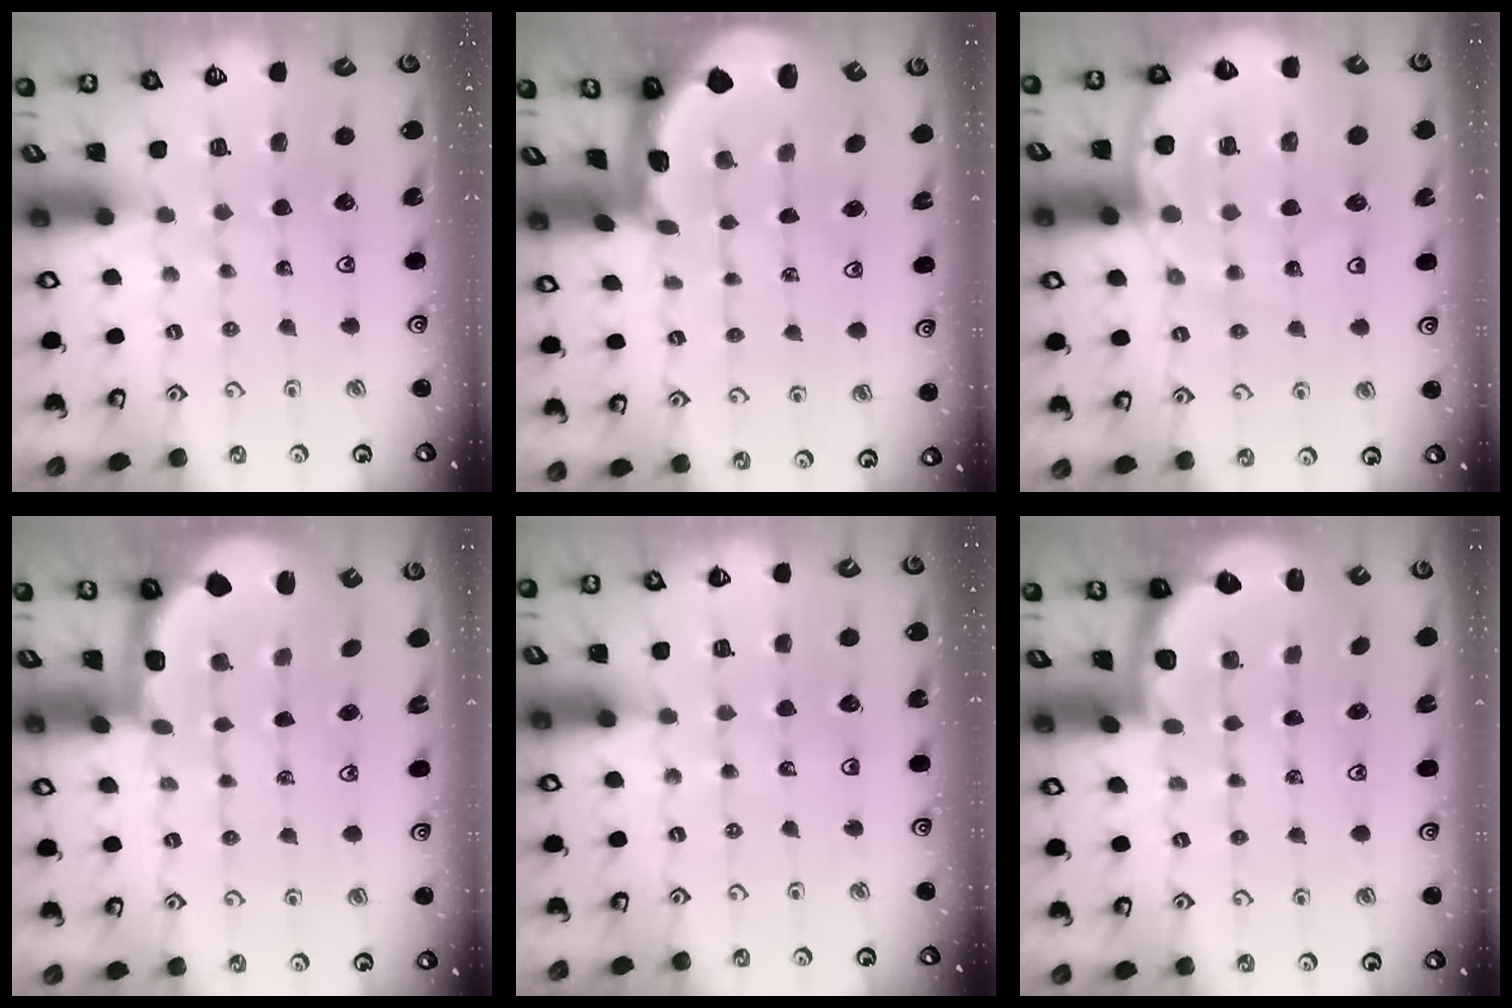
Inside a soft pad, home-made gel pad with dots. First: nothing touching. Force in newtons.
{"total": 1.6, "press": 1.5, "slide": 0.4}
{"total": 11.7, "press": 11.6, "slide": 1.5}
{"total": 2.5, "press": 1.2, "slide": 2.1}
{"total": 3.3, "press": 3.1, "slide": 1.2}
{"total": 2.3, "press": 2.0, "slide": 1.3}